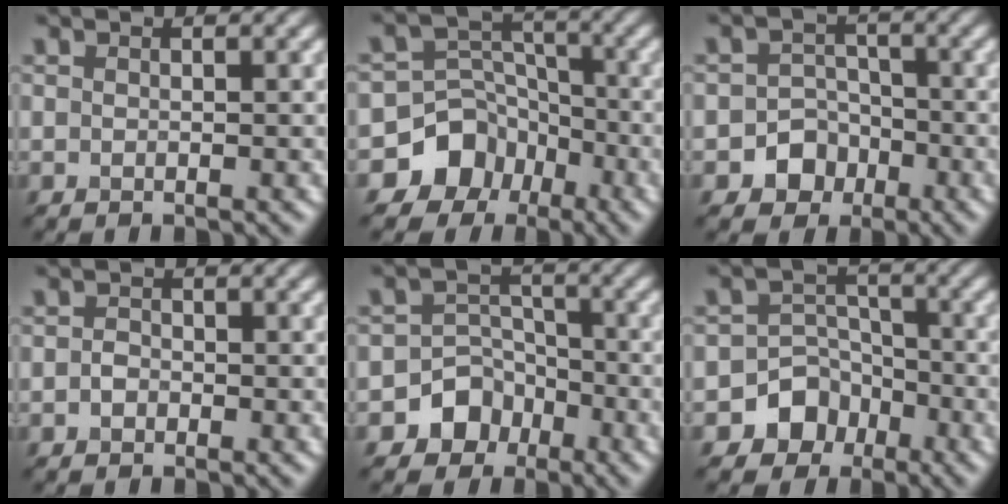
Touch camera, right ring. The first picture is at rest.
{"total": 8.8, "force": [-5.2, 7.0, 1.0], "torque": [0.005, 0.003, -0.110]}
{"total": 3.7, "force": [-1.8, 3.1, 0.9], "torque": [0.018, 0.009, -0.039]}
{"total": 1.0, "force": [-0.4, 0.8, 0.4], "torque": [-0.007, -0.001, -0.011]}
{"total": 5.7, "force": [-3.2, 4.6, 0.8], "torque": [0.020, 0.000, -0.076]}
{"total": 6.1, "force": [-3.5, 5.0, 0.9], "torque": [0.022, -0.002, -0.081]}